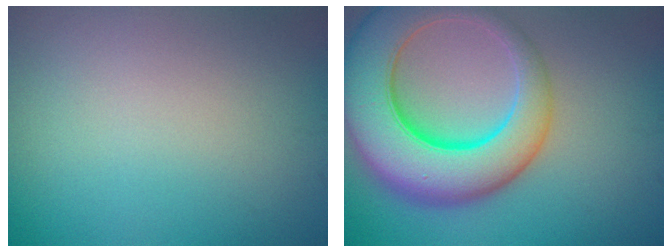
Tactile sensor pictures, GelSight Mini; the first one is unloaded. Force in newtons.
{"total": 10.9, "press": 10.9, "slide": 0.7}